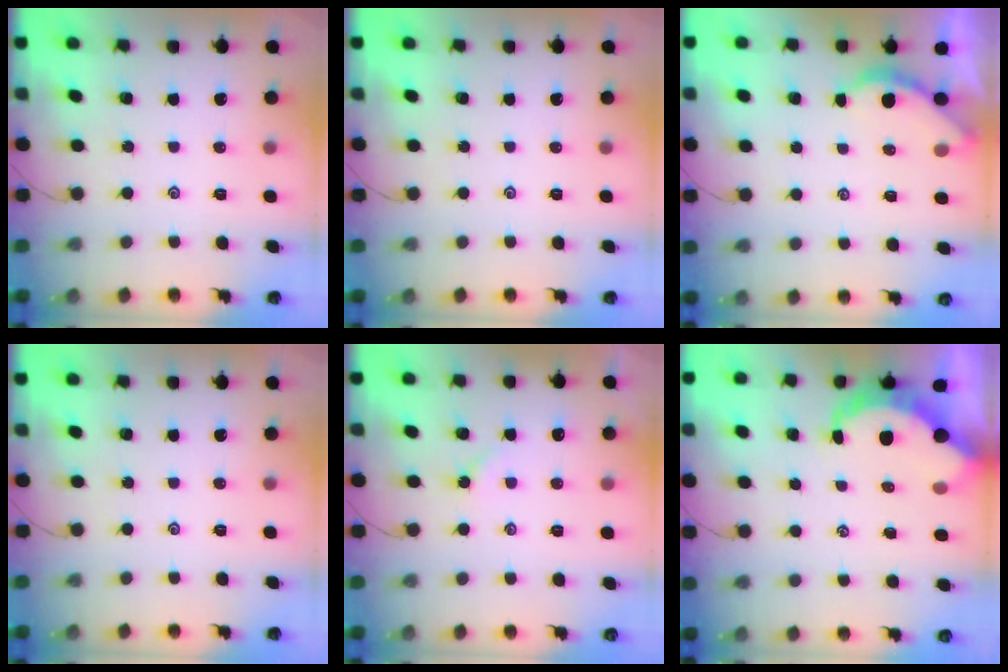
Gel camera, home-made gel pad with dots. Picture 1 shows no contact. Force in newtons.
{"total": 0.0}
{"total": 1.9, "press": 1.9, "slide": 0.1}
{"total": 0.0}
{"total": 3.8, "press": 3.8, "slide": 0.4}
{"total": 6.8, "press": 6.7, "slide": 0.9}